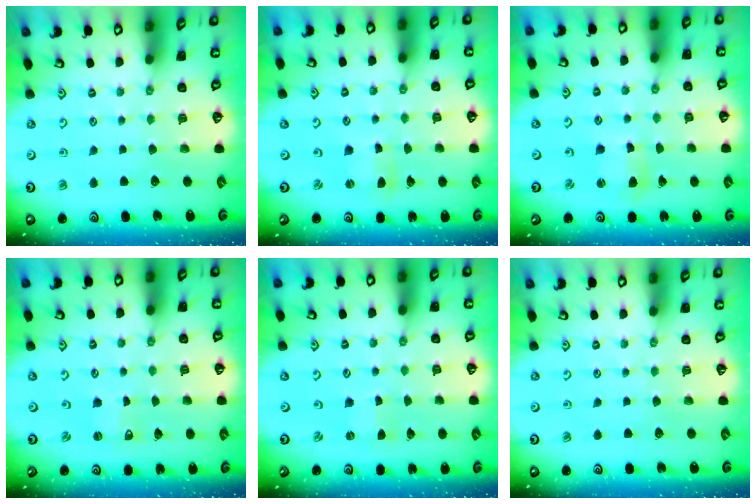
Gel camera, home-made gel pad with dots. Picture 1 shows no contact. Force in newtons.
{"total": 1.7, "press": 1.7, "slide": 0.3}
{"total": 4.7, "press": 4.6, "slide": 0.7}
{"total": 0.0}
{"total": 0.0}
{"total": 0.0}